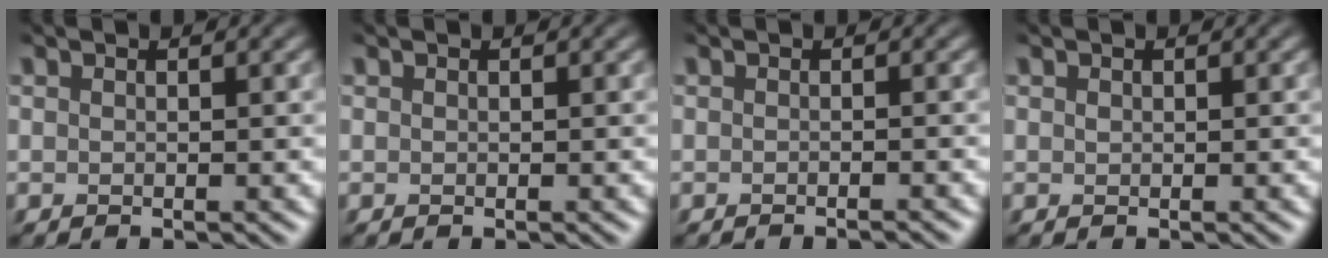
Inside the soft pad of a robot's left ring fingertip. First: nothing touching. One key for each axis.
{"total": 0.0}
{"total": 1.3, "fx": -1.0, "fy": 0.2, "fz": 0.8, "tx": 0.002, "ty": -0.003, "tz": -0.017}
{"total": 0.0}